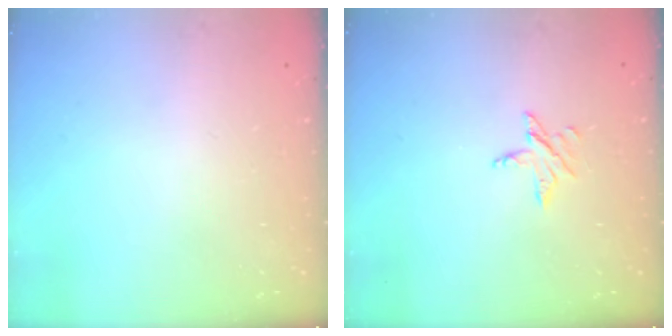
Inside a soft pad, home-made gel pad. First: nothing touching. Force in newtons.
{"total": 4.0, "press": 4.0, "slide": 0.3}